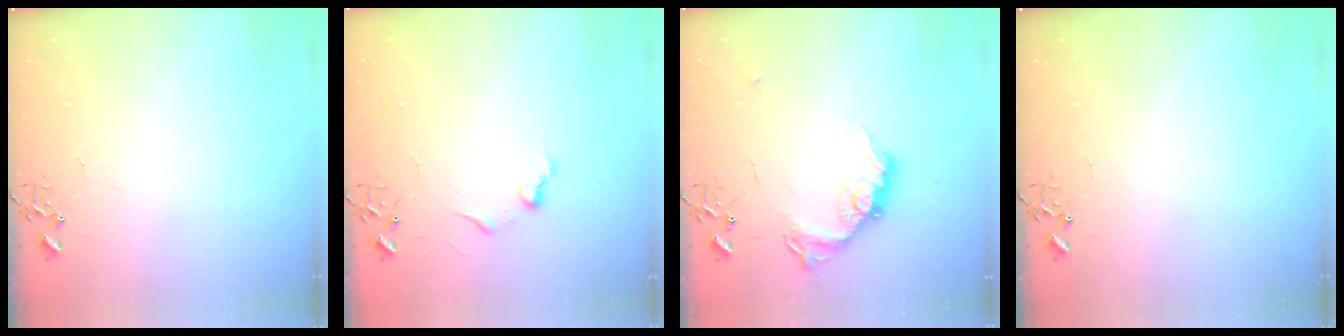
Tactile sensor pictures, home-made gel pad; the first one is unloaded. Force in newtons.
{"total": 6.3, "press": 6.3, "slide": 0.5}
{"total": 14.2, "press": 14.2, "slide": 0.6}
{"total": 0.0}